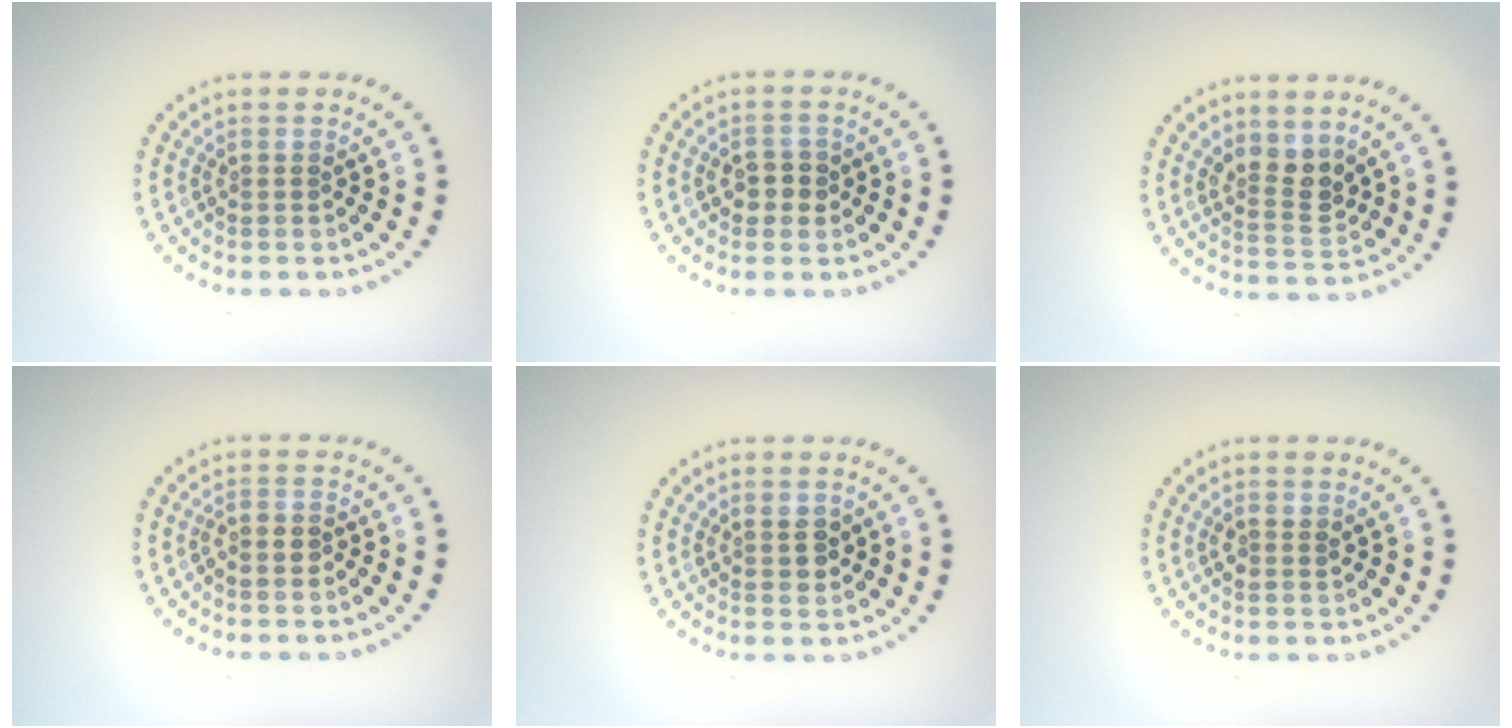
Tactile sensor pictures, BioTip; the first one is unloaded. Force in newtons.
{"total": 1.9, "press": 1.8, "slide": 0.4}
{"total": 3.0, "press": 2.6, "slide": 1.5}
{"total": 1.0, "press": 0.8, "slide": 0.7}
{"total": 1.7, "press": 1.6, "slide": 0.7}
{"total": 1.1, "press": 1.1, "slide": 0.4}